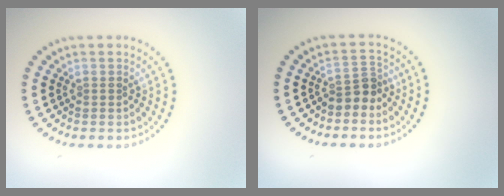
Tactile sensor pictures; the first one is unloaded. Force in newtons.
{"total": 2.2, "press": 1.7, "slide": 1.4}